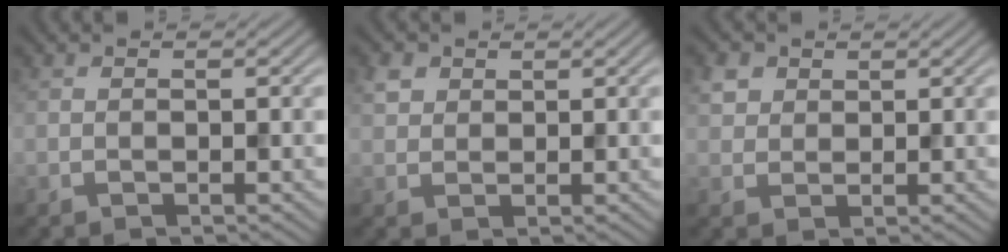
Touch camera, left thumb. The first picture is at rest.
{"total": 2.1, "force": [1.0, 1.7, 0.8], "torque": [-0.020, 0.003, 0.021]}
{"total": 2.7, "force": [1.3, 2.2, 0.9], "torque": [-0.032, 0.002, 0.027]}